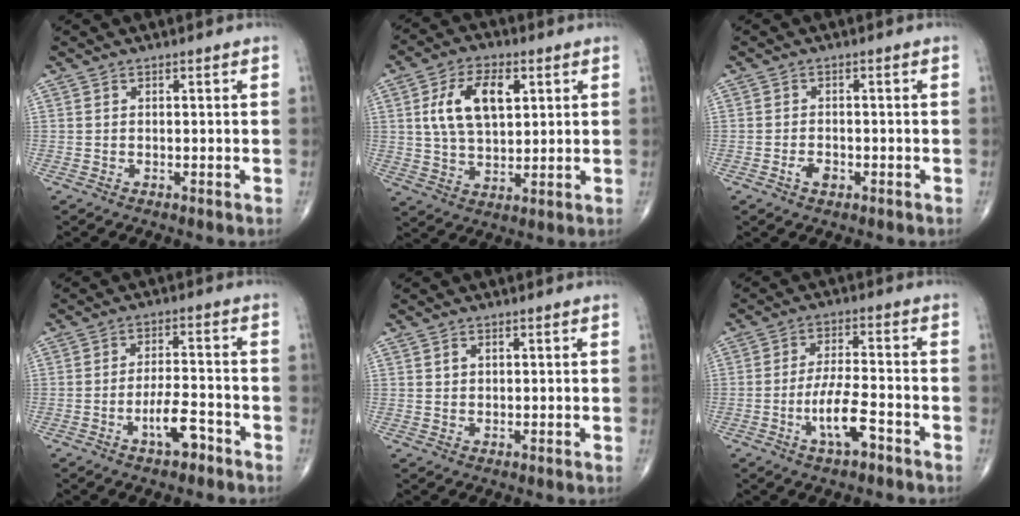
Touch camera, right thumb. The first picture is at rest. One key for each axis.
{"total": 12.0, "fx": 3.3, "fy": 6.8, "fz": 9.3, "tx": -0.154, "ty": -0.004, "tz": 0.063}
{"total": 2.4, "fx": -1.1, "fy": 1.5, "fz": 1.6, "tx": -0.026, "ty": 0.003, "tz": -0.019}
{"total": 6.3, "fx": -3.6, "fy": 2.3, "fz": 4.7, "tx": -0.077, "ty": 0.028, "tz": -0.058}
{"total": 1.4, "fx": 0.6, "fy": 1.0, "fz": 0.7, "tx": -0.008, "ty": -0.003, "tz": 0.010}
{"total": 7.9, "fx": -3.8, "fy": 2.4, "fz": 6.5, "tx": -0.126, "ty": 0.025, "tz": -0.066}